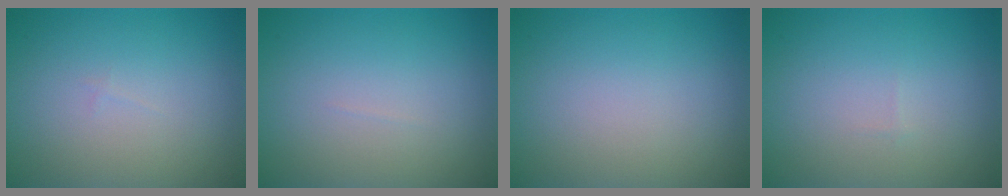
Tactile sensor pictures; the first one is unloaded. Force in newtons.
{"total": 0.0}
{"total": 0.0}
{"total": 0.0}